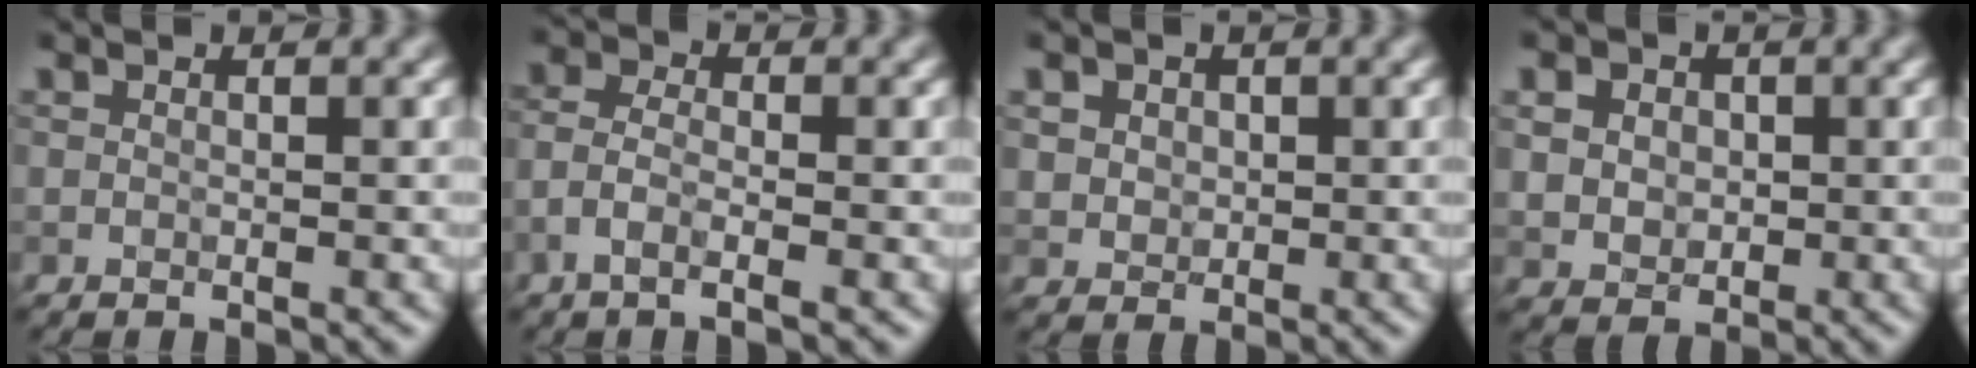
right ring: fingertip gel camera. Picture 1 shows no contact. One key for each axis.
{"total": 2.6, "fx": -1.3, "fy": 1.0, "fz": 2.1, "tx": -0.047, "ty": 0.003, "tz": -0.036}
{"total": 3.2, "fx": 1.3, "fy": 2.6, "fz": 1.4, "tx": -0.036, "ty": 0.006, "tz": 0.027}
{"total": 5.4, "fx": 1.9, "fy": 4.3, "fz": 2.6, "tx": -0.060, "ty": 0.020, "tz": 0.020}